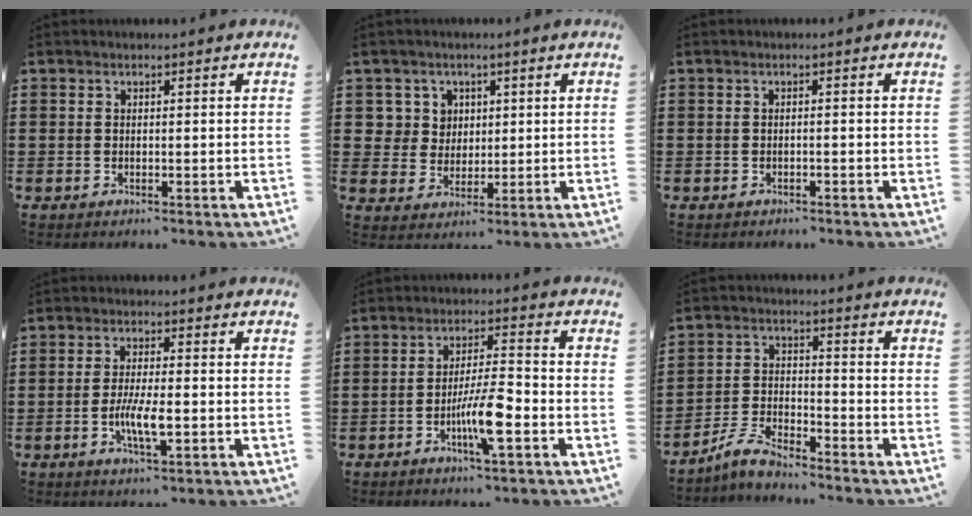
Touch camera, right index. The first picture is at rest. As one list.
[{"total": 5.1, "force": [1.9, 4.6, 1.1], "torque": [-0.039, 0.012, 0.033]}, {"total": 0.5, "force": [-0.4, 0.1, 0.3], "torque": [-0.007, -0.003, -0.007]}, {"total": 5.5, "force": [-1.5, 1.3, 5.1], "torque": [-0.100, -0.003, -0.029]}, {"total": 8.0, "force": [-2.9, 1.3, 7.4], "torque": [-0.140, -0.005, -0.055]}, {"total": 5.5, "force": [-5.1, 0.7, 2.0], "torque": [-0.055, 0.001, -0.103]}]